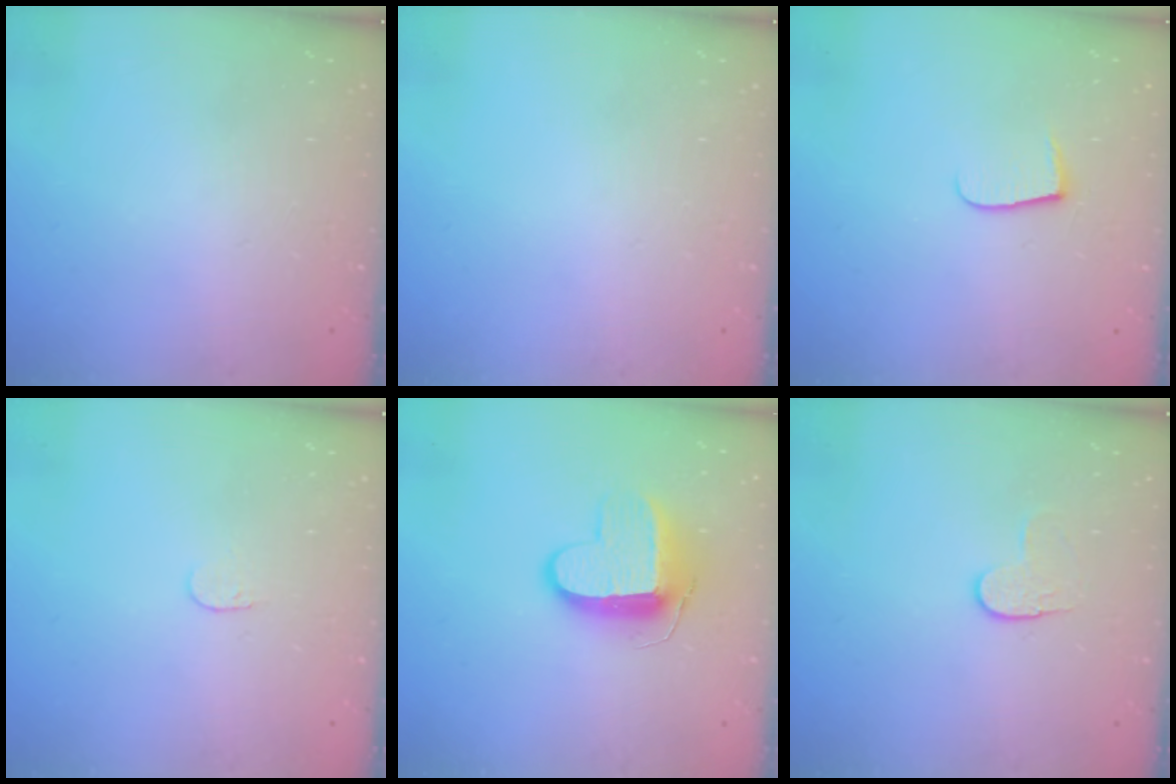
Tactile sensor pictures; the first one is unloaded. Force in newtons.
{"total": 0.0}
{"total": 4.8, "press": 4.8, "slide": 0.6}
{"total": 3.6, "press": 3.6, "slide": 0.3}
{"total": 9.4, "press": 9.3, "slide": 1.3}
{"total": 5.3, "press": 5.3, "slide": 0.5}